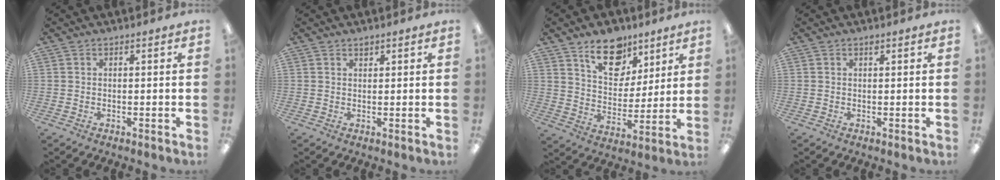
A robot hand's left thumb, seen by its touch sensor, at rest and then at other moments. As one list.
[{"total": 1.1, "force": [1.0, 0.5, 0.2], "torque": [0.003, -0.004, 0.018]}, {"total": 13.6, "force": [9.3, 8.2, 5.6], "torque": [-0.065, -0.056, 0.168]}, {"total": 0.7, "force": [0.6, 0.3, 0.4], "torque": [-0.009, 0.001, 0.010]}]